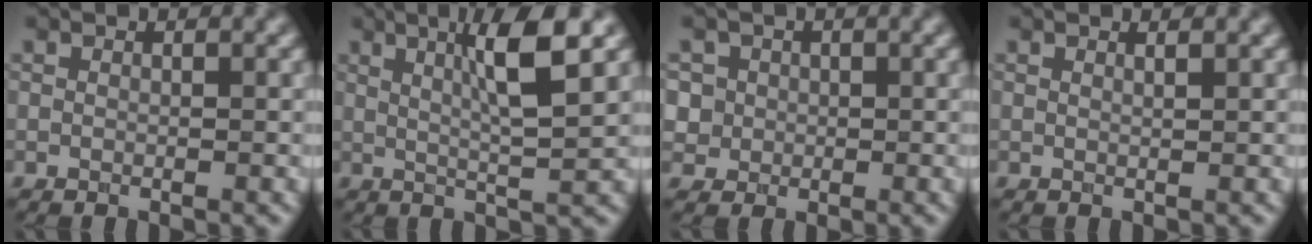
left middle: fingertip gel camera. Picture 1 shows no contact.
{"total": 6.2, "force": [2.2, 0.9, 5.7], "torque": [-0.090, 0.002, 0.037]}
{"total": 4.0, "force": [1.1, 3.6, 1.2], "torque": [-0.013, 0.018, 0.014]}
{"total": 0.9, "force": [0.6, 0.3, 0.6], "torque": [-0.003, 0.000, 0.003]}